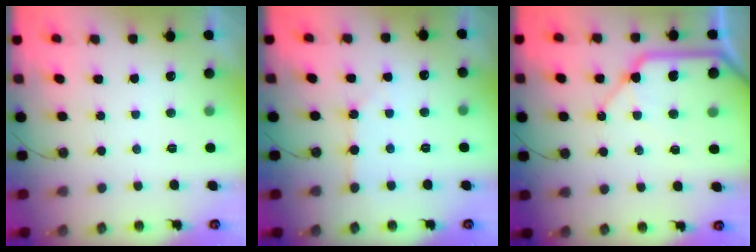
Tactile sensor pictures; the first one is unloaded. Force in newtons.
{"total": 2.1, "press": 2.1, "slide": 0.4}
{"total": 14.3, "press": 14.2, "slide": 1.7}